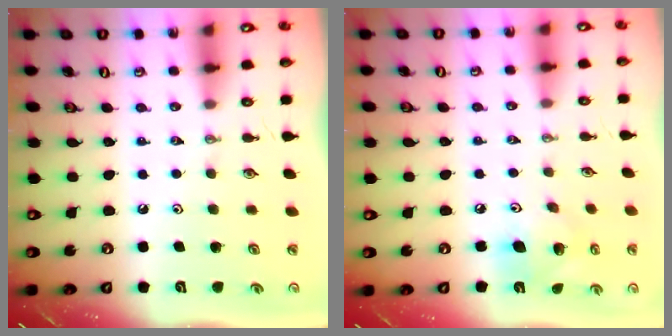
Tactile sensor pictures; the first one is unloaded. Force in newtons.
{"total": 12.0, "press": 11.9, "slide": 2.0}